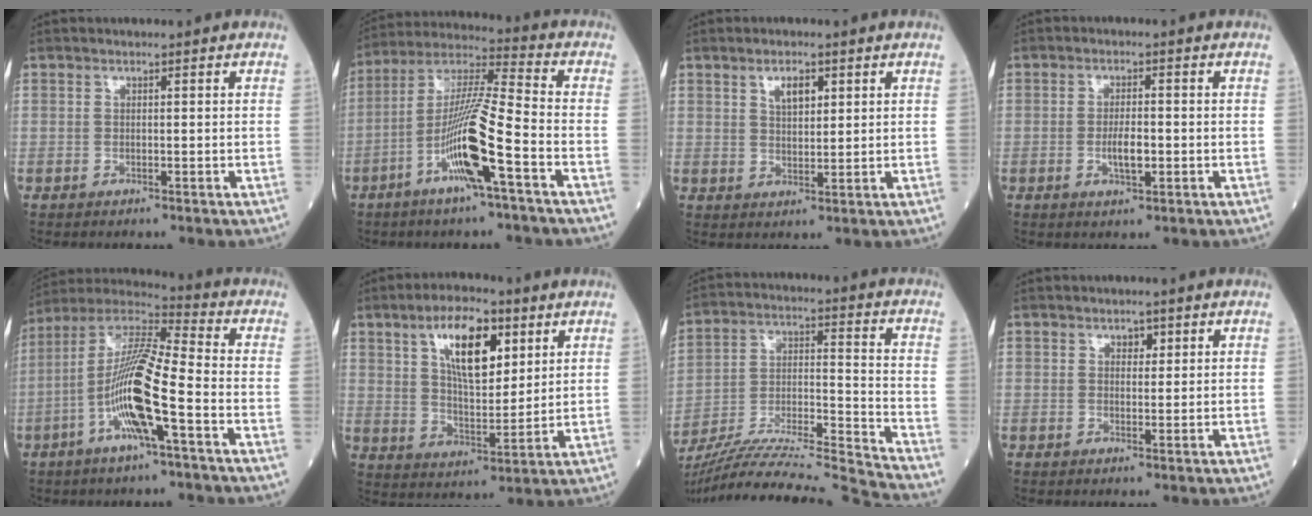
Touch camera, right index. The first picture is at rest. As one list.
[{"total": 13.7, "force": [-5.3, 0.1, 12.6], "torque": [-0.250, 0.002, -0.104]}, {"total": 3.5, "force": [1.7, 1.5, 2.6], "torque": [-0.044, 0.002, 0.032]}, {"total": 3.7, "force": [-0.9, 1.0, 3.5], "torque": [-0.066, -0.001, -0.014]}, {"total": 14.5, "force": [-4.4, 1.2, 13.8], "torque": [-0.275, 0.003, -0.090]}, {"total": 11.3, "force": [5.3, 4.2, 9.1], "torque": [-0.161, 0.008, 0.096]}, {"total": 24.5, "force": [-23.0, -2.2, 8.1], "torque": [-0.147, -0.027, -0.369]}, {"total": 1.4, "force": [0.8, 0.9, 0.8], "torque": [-0.004, -0.001, 0.010]}]